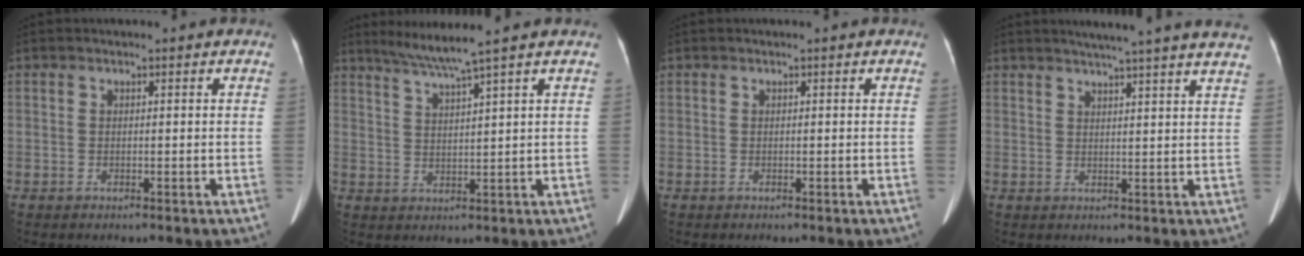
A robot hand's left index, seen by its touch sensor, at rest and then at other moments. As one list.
[{"total": 5.2, "force": [4.2, -1.8, 2.6], "torque": [-0.053, -0.004, 0.082]}, {"total": 0.0}, {"total": 15.9, "force": [14.0, -0.6, 7.6], "torque": [-0.113, -0.008, 0.161]}]